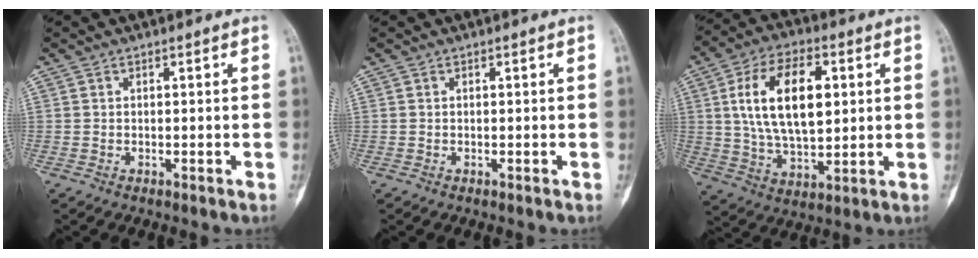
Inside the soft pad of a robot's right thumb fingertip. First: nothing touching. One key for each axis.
{"total": 0.0}
{"total": 17.1, "fx": 3.6, "fy": 9.2, "fz": 14.0, "tx": -0.232, "ty": -0.003, "tz": 0.067}